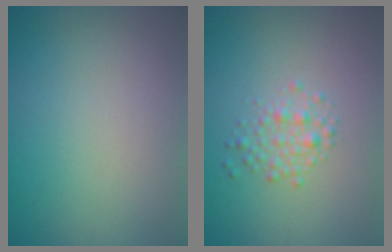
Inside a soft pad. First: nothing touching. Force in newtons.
{"total": 2.0, "press": 2.0, "slide": 0.0}